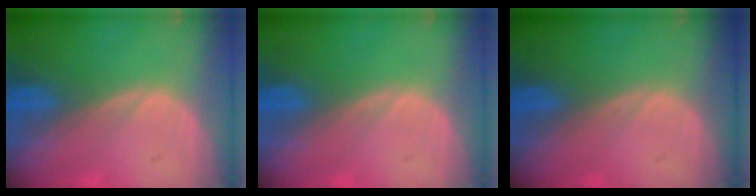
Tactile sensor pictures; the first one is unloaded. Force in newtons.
{"total": 0.0}
{"total": 0.0}